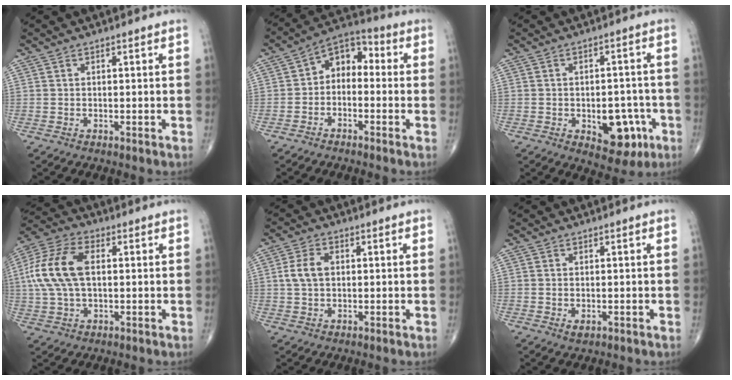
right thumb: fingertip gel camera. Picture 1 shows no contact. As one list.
[{"total": 7.7, "force": [-0.7, 5.4, 5.5], "torque": [-0.057, 0.039, -0.033]}, {"total": 9.9, "force": [-3.5, 5.8, 7.3], "torque": [-0.058, 0.021, -0.034]}, {"total": 14.1, "force": [1.6, 8.0, 11.5], "torque": [-0.246, 0.021, 0.027]}, {"total": 5.0, "force": [0.6, 3.3, 3.7], "torque": [-0.078, 0.008, 0.008]}, {"total": 1.4, "force": [-0.3, 0.8, 1.1], "torque": [-0.019, -0.004, -0.004]}]